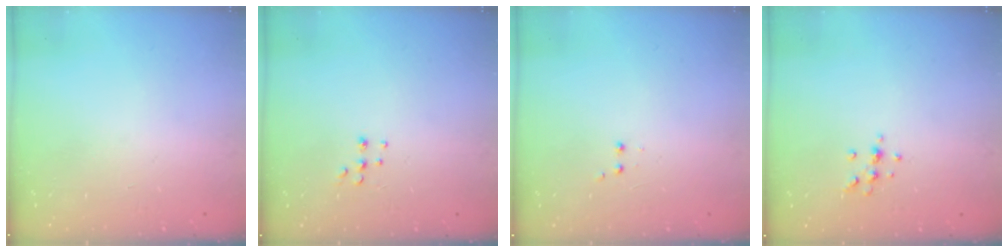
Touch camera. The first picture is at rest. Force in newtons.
{"total": 5.5, "press": 5.4, "slide": 1.0}
{"total": 2.0, "press": 1.8, "slide": 0.9}
{"total": 6.0, "press": 5.6, "slide": 2.0}